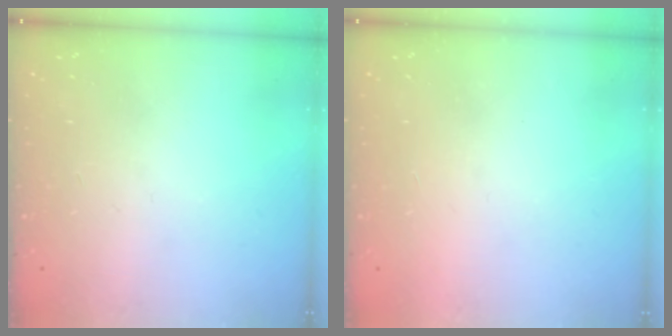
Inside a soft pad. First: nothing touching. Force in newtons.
{"total": 1.5, "press": 1.5, "slide": 0.1}